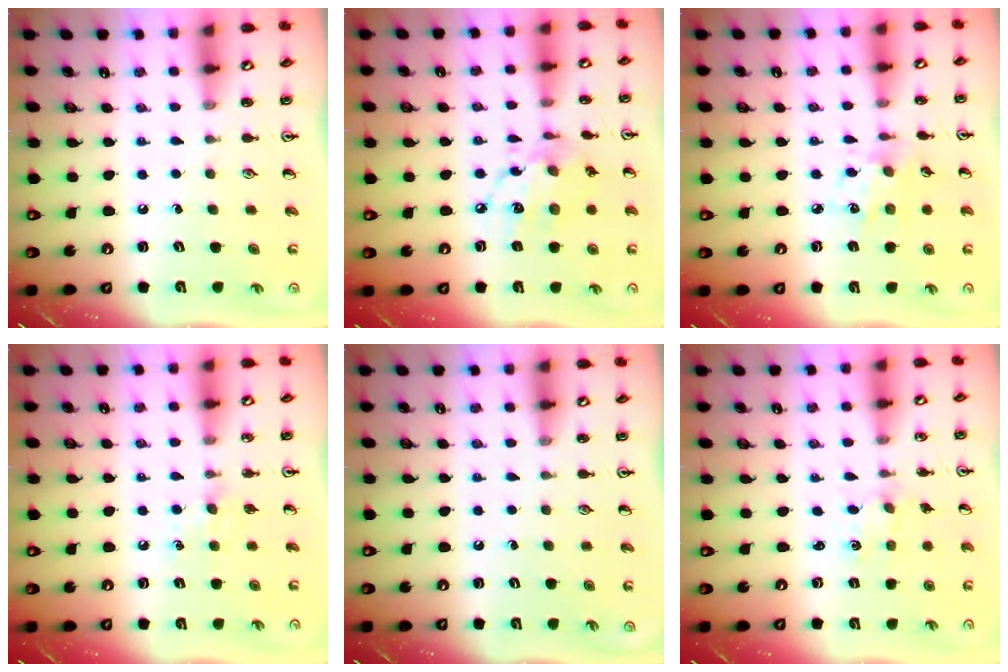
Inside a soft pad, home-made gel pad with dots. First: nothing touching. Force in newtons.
{"total": 13.0, "press": 13.0, "slide": 1.0}
{"total": 4.0, "press": 3.8, "slide": 1.2}
{"total": 4.1, "press": 4.0, "slide": 0.6}
{"total": 0.0}
{"total": 1.1, "press": 1.1, "slide": 0.4}